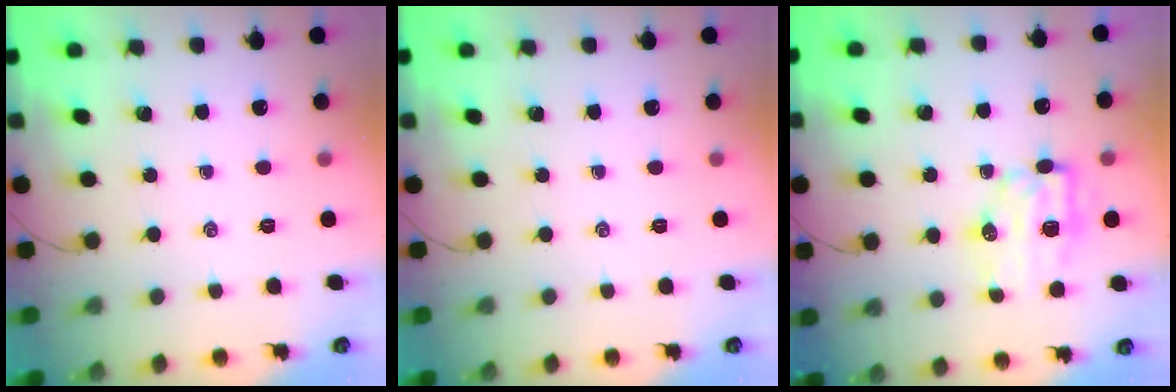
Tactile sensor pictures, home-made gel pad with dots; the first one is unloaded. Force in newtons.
{"total": 0.0}
{"total": 7.8, "press": 7.7, "slide": 1.0}